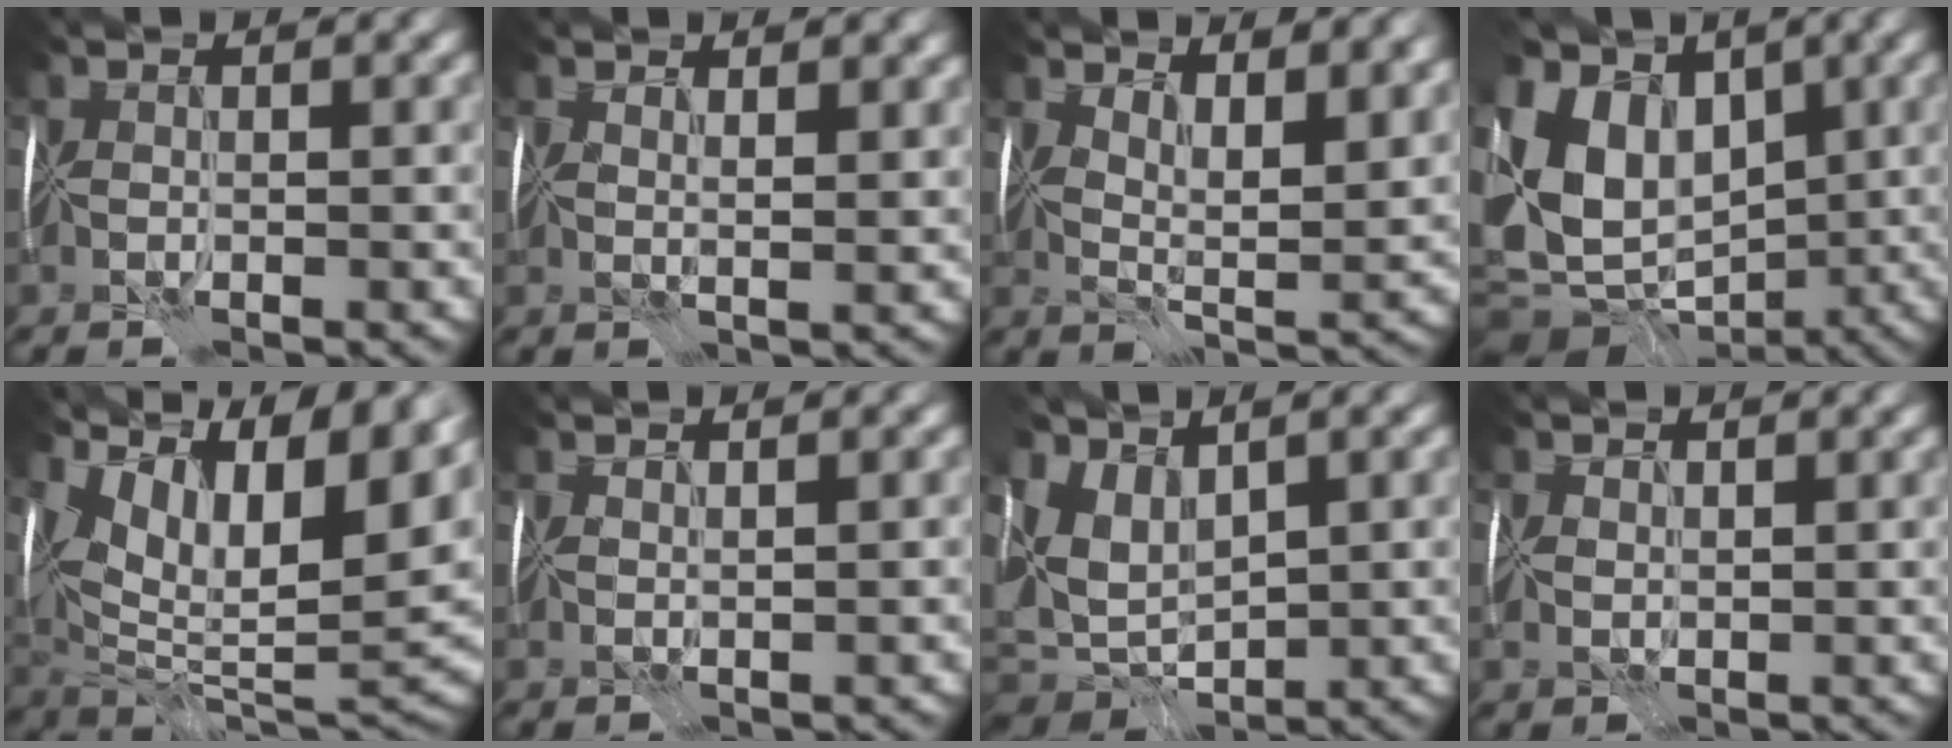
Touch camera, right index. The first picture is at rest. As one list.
[{"total": 2.1, "force": [1.9, 0.0, 0.9], "torque": [-0.008, 0.003, 0.025]}, {"total": 7.5, "force": [5.0, 2.5, 5.0], "torque": [-0.070, 0.001, 0.079]}, {"total": 12.0, "force": [1.2, 9.7, 7.0], "torque": [-0.144, 0.003, 0.031]}, {"total": 18.2, "force": [9.3, 8.6, 13.1], "torque": [-0.166, 0.051, 0.168]}, {"total": 1.2, "force": [1.1, -0.2, 0.4], "torque": [-0.008, -0.001, 0.020]}, {"total": 4.9, "force": [2.1, 3.1, 3.2], "torque": [-0.067, -0.003, 0.040]}, {"total": 1.9, "force": [1.4, 1.3, 0.5], "torque": [-0.011, 0.012, 0.021]}]